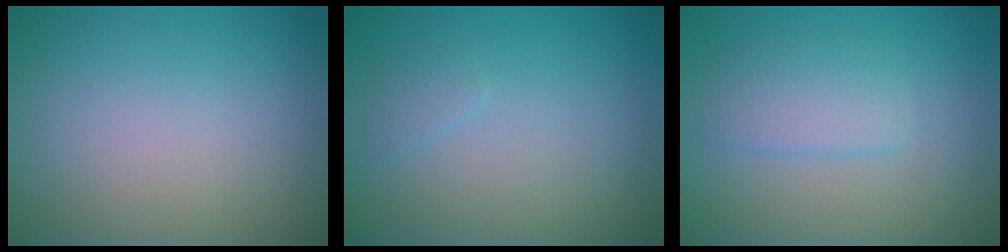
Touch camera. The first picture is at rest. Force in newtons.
{"total": 0.7, "press": 0.7, "slide": 0.1}
{"total": 2.6, "press": 2.6, "slide": 0.0}